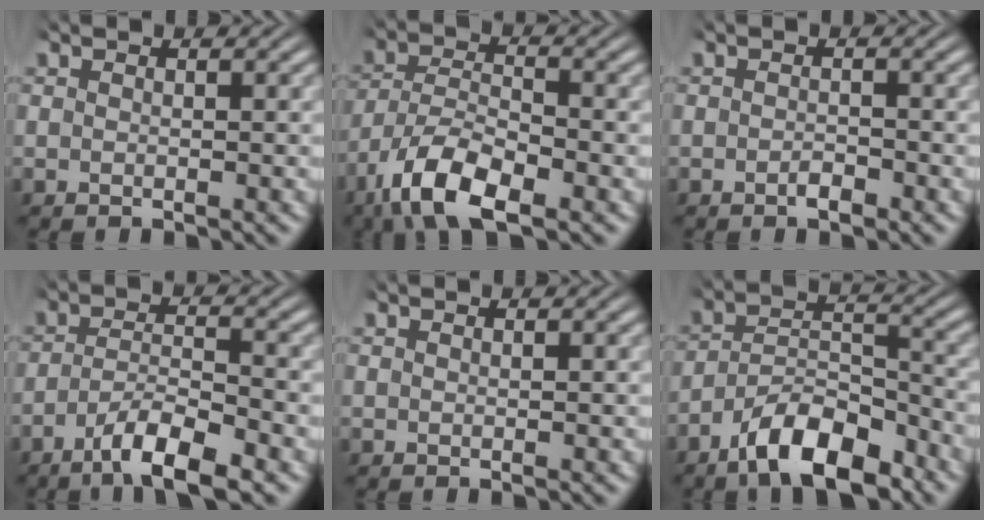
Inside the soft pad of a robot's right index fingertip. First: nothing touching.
{"total": 6.9, "force": [-3.5, 3.4, 4.8], "torque": [-0.084, -0.013, -0.058]}
{"total": 1.1, "force": [-0.8, 0.4, 0.6], "torque": [-0.002, 0.005, -0.018]}
{"total": 5.1, "force": [-3.1, 1.6, 3.8], "torque": [-0.048, 0.002, -0.057]}
{"total": 0.0}
{"total": 7.3, "force": [-5.0, 3.1, 4.4], "torque": [-0.051, 0.004, -0.087]}